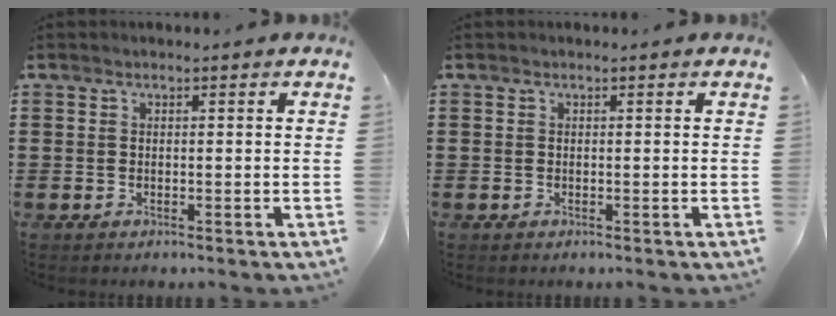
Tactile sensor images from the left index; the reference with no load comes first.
{"total": 0.0}